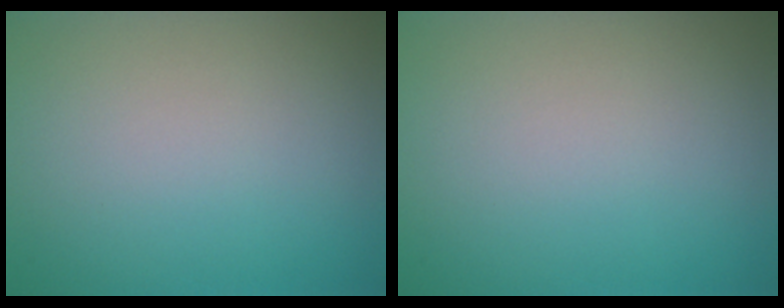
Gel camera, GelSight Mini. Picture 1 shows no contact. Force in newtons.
{"total": 0.0}